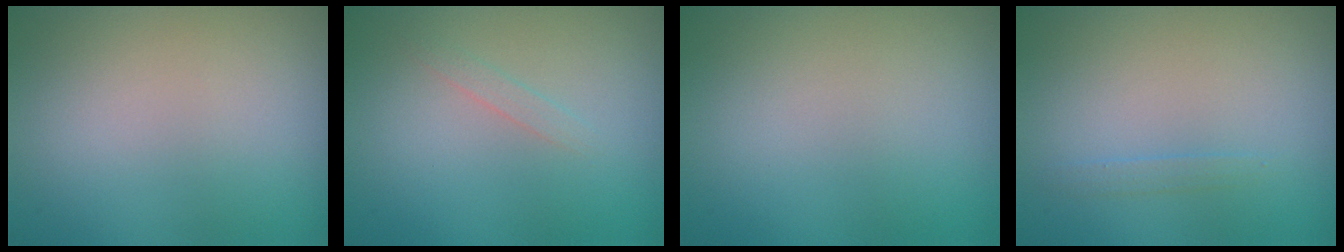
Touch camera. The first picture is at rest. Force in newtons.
{"total": 0.8, "press": 0.8, "slide": 0.0}
{"total": 0.0}
{"total": 0.7, "press": 0.7, "slide": 0.1}